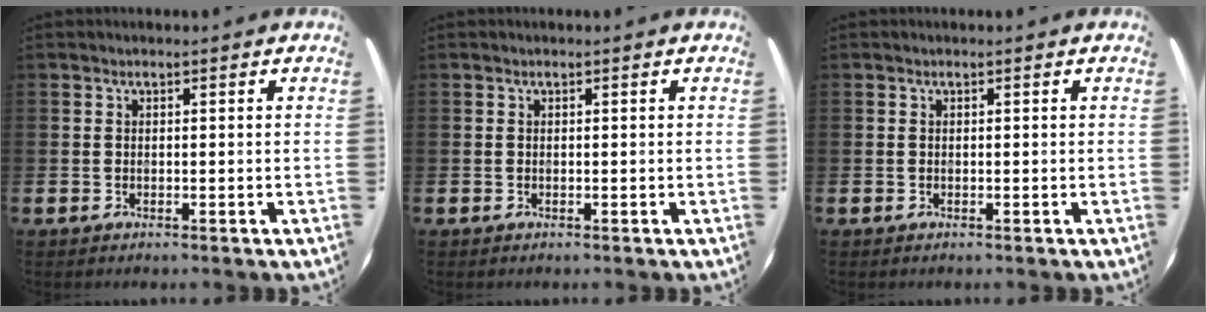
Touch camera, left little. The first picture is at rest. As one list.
[{"total": 0.0}, {"total": 0.0}]